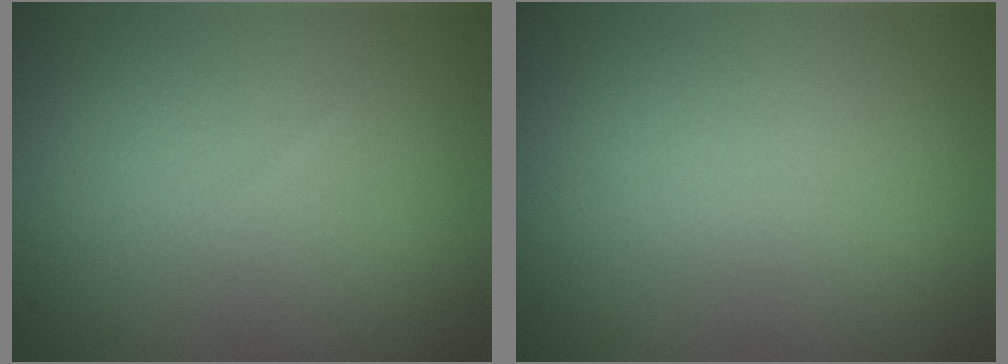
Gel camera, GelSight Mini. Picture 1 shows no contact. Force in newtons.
{"total": 0.0}